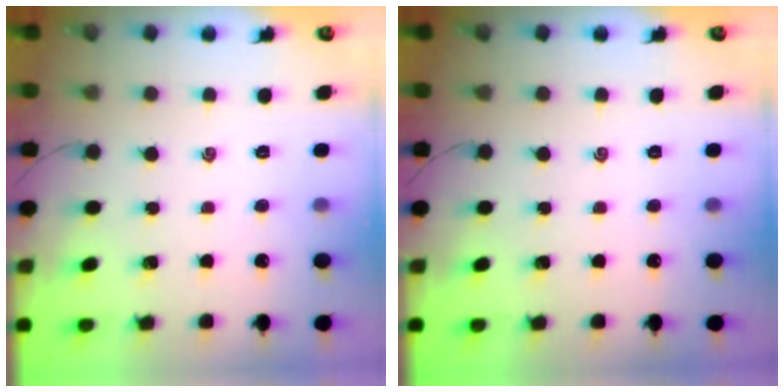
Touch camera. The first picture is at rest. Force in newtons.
{"total": 0.0}